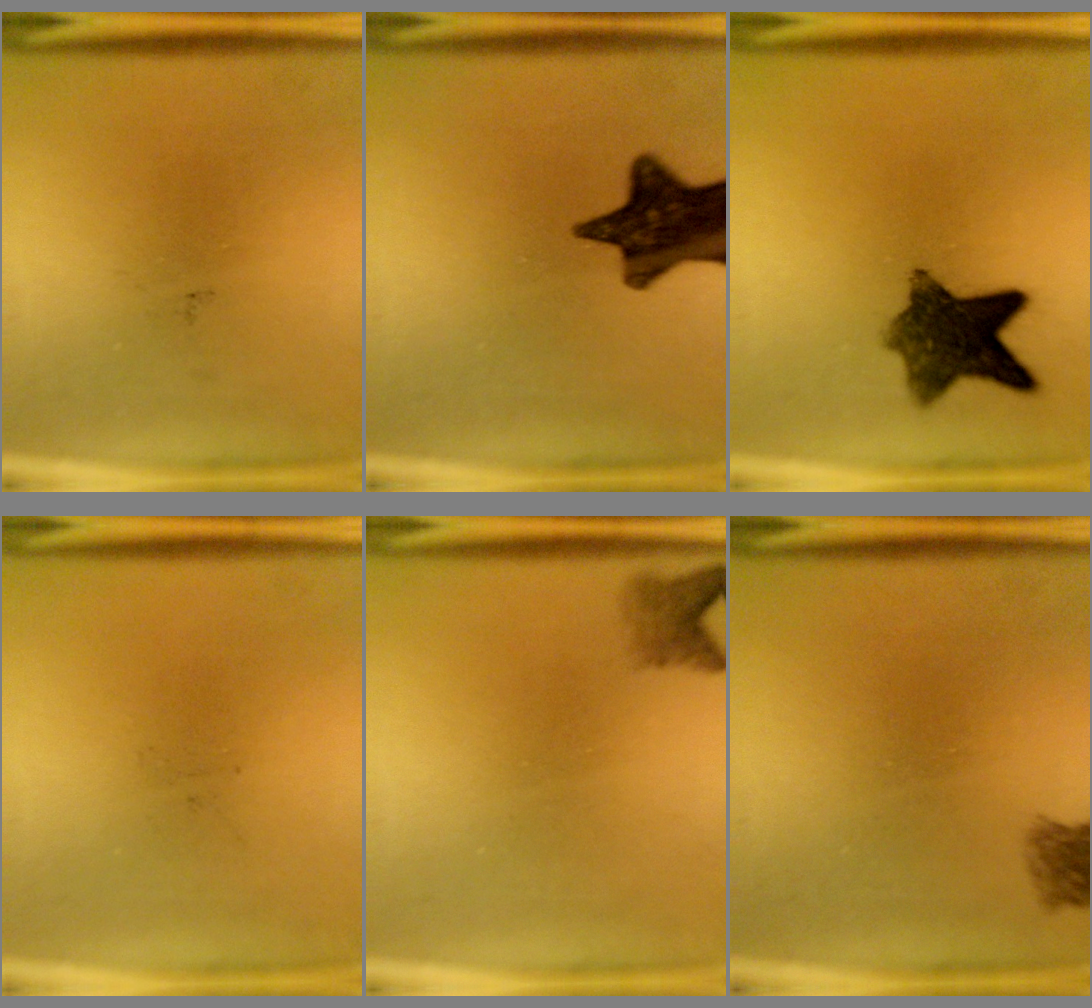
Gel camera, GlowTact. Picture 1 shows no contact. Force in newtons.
{"total": 13.7}
{"total": 9.5}
{"total": 0.0}
{"total": 2.3}
{"total": 2.6}